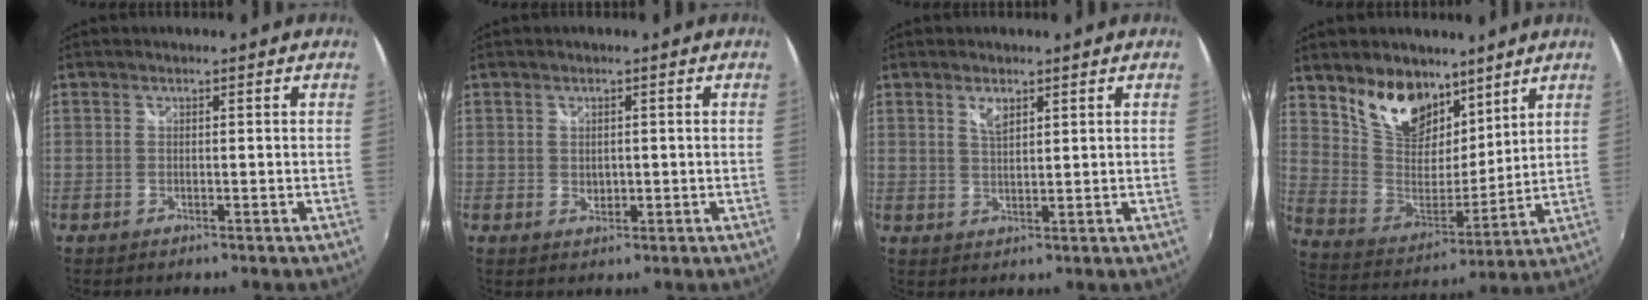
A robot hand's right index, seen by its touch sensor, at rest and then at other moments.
{"total": 1.6, "force": [0.2, 1.4, 0.8], "torque": [-0.011, 0.000, 0.005]}
{"total": 2.7, "force": [1.6, 1.1, 1.9], "torque": [-0.032, -0.001, 0.029]}
{"total": 15.3, "force": [10.1, 8.7, 7.5], "torque": [-0.155, 0.005, 0.196]}